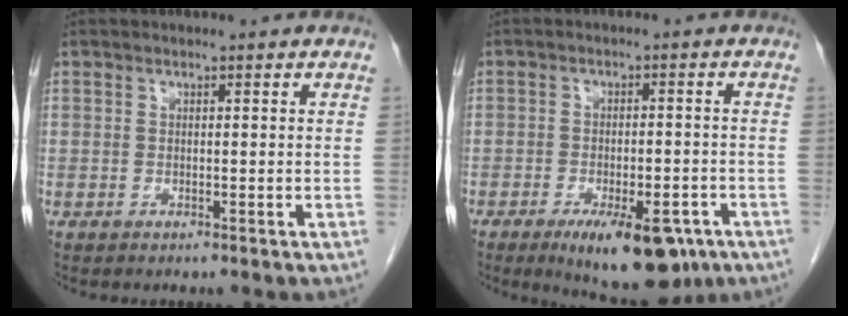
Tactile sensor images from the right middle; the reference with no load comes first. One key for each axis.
{"total": 12.0, "fx": -7.3, "fy": 4.3, "fz": 8.5, "tx": -0.109, "ty": -0.007, "tz": -0.099}